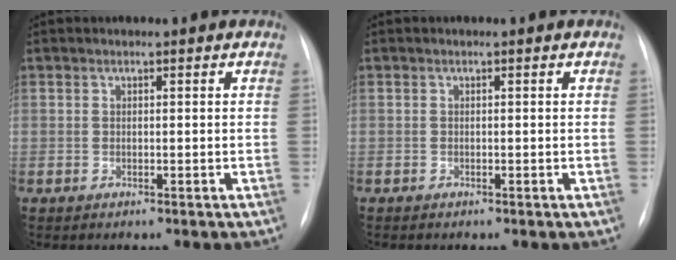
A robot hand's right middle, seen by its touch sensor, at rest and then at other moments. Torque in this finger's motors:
{"motor_torque": [0.64, -0.85, 0.01, 0.01]}